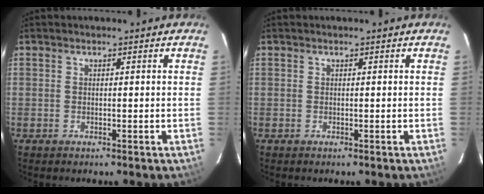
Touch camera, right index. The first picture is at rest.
{"total": 0.0}